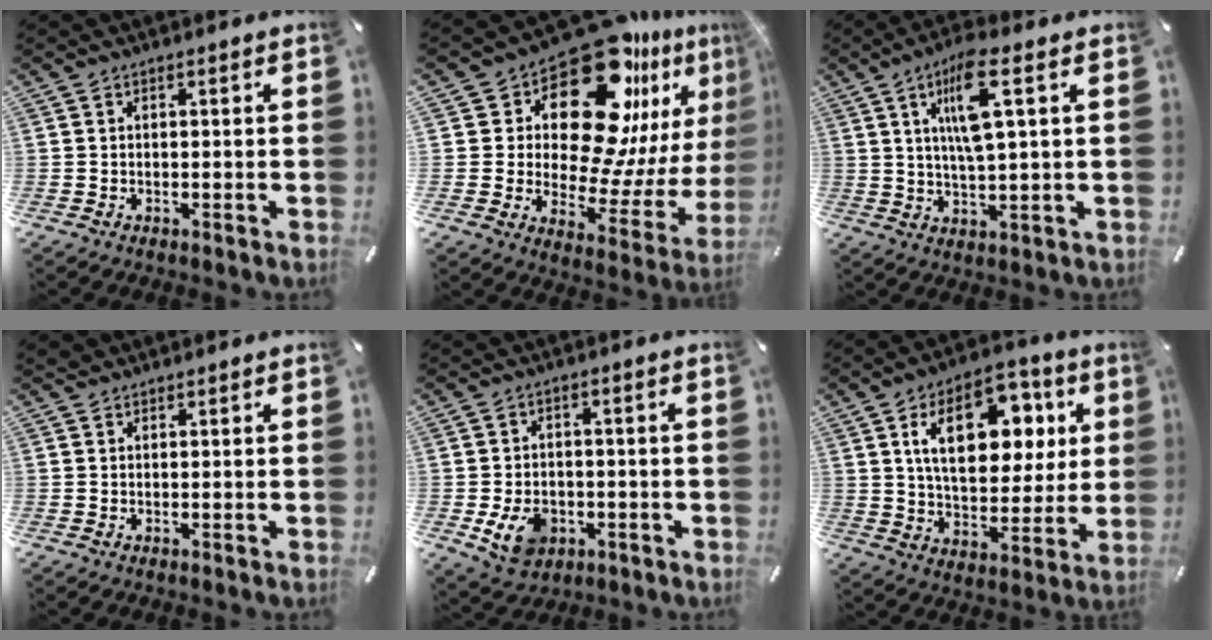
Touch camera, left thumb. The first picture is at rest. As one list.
[{"total": 24.2, "force": [15.6, 11.6, 14.3], "torque": [-0.208, -0.137, 0.264]}, {"total": 10.9, "force": [4.2, 2.4, 9.8], "torque": [-0.185, -0.003, 0.066]}, {"total": 0.9, "force": [0.6, 0.6, 0.1], "torque": [-0.001, 0.003, 0.011]}, {"total": 8.2, "force": [-2.3, 6.5, 4.6], "torque": [-0.091, 0.007, -0.040]}, {"total": 18.5, "force": [7.0, 11.2, 13.0], "torque": [-0.200, -0.008, 0.119]}]